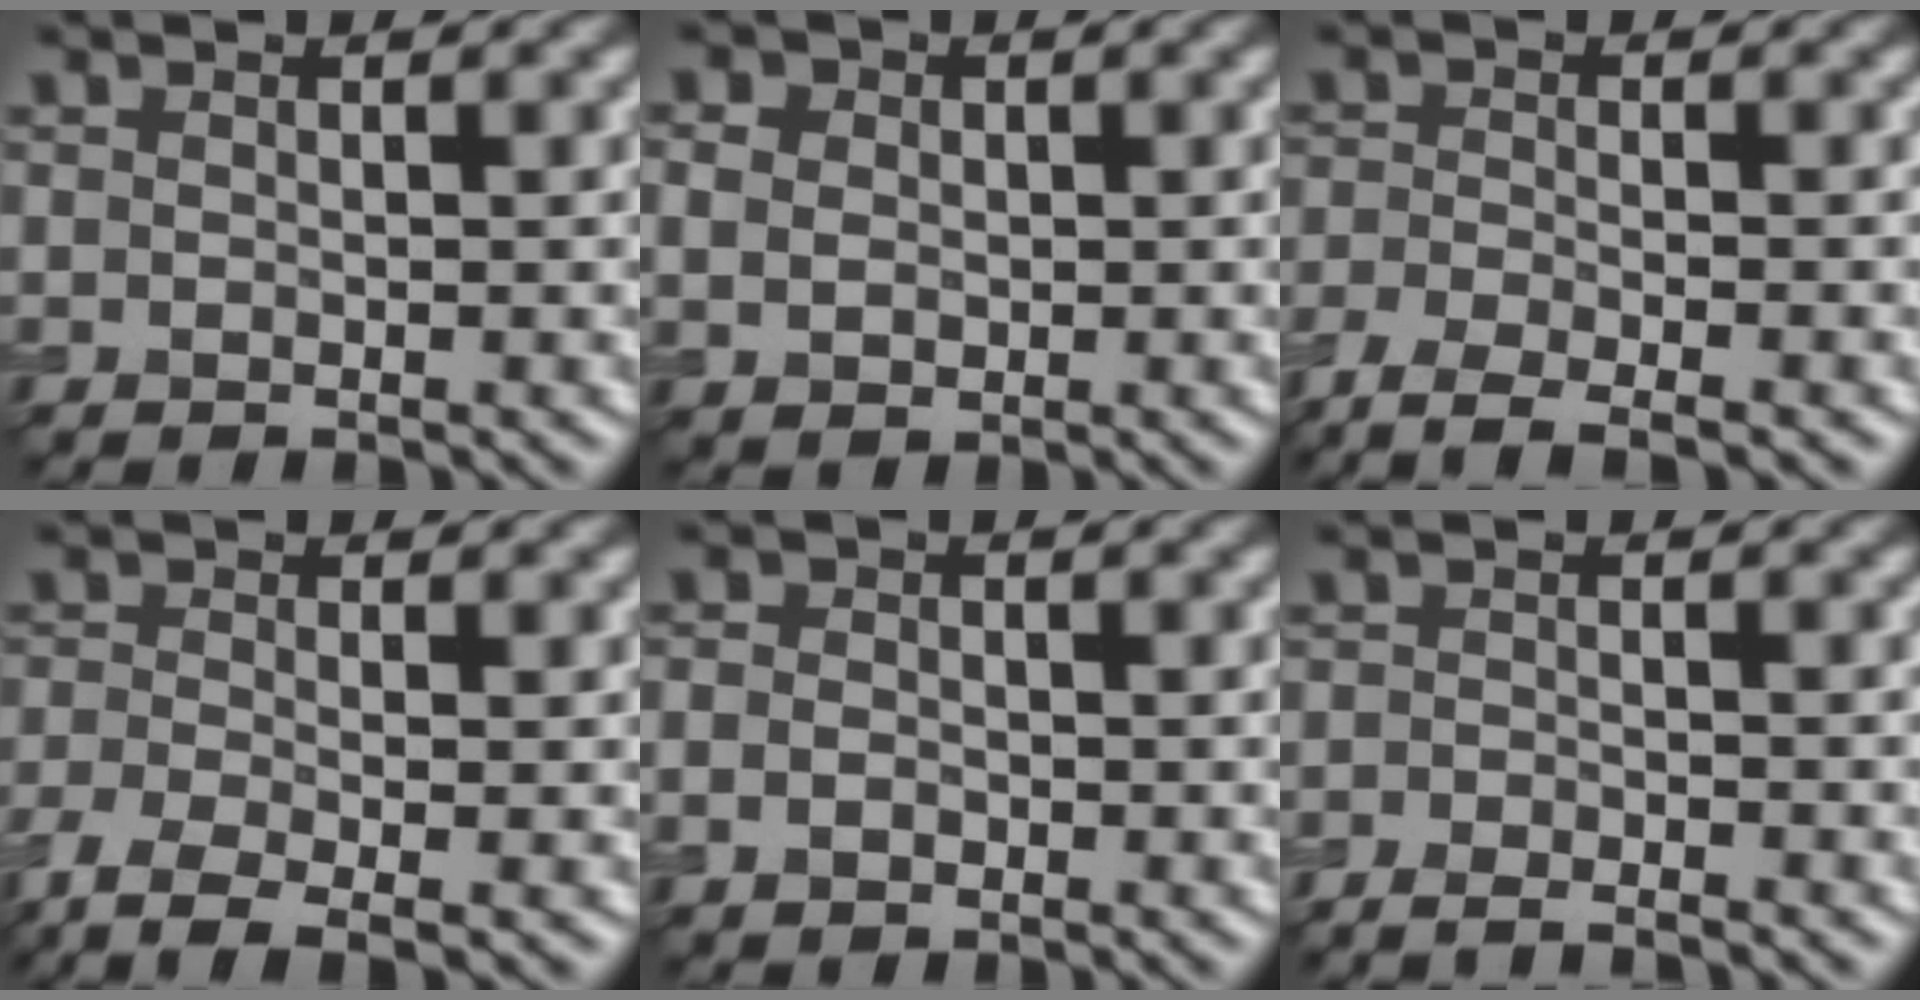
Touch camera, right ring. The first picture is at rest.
{"total": 4.6, "force": [1.3, 3.7, 2.4], "torque": [-0.035, 0.021, -0.002]}
{"total": 5.4, "force": [-4.2, 1.2, 3.2], "torque": [-0.062, -0.016, -0.085]}
{"total": 4.9, "force": [-3.2, 1.4, 3.4], "torque": [-0.077, -0.015, -0.072]}
{"total": 1.9, "force": [-0.6, 1.5, 1.0], "torque": [-0.012, -0.002, -0.016]}
{"total": 3.2, "force": [-2.9, 0.6, 1.2], "torque": [-0.013, 0.003, -0.044]}